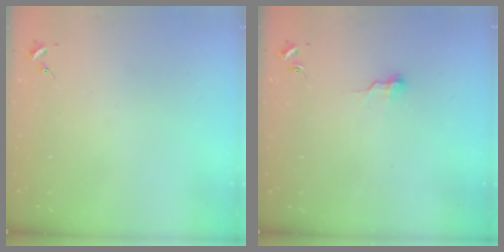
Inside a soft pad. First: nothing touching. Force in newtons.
{"total": 8.3, "press": 8.3, "slide": 0.7}